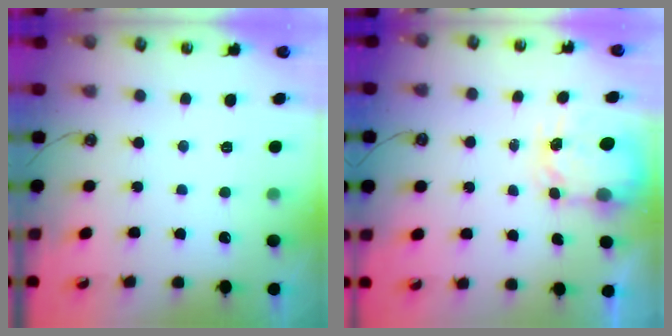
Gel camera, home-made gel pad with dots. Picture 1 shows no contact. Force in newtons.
{"total": 3.9, "press": 3.8, "slide": 0.6}